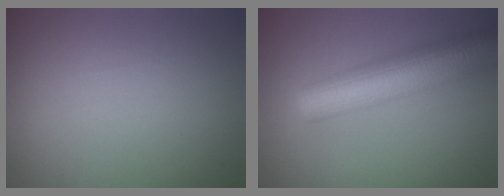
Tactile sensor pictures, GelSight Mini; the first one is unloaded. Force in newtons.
{"total": 8.7, "press": 8.7, "slide": 0.4}